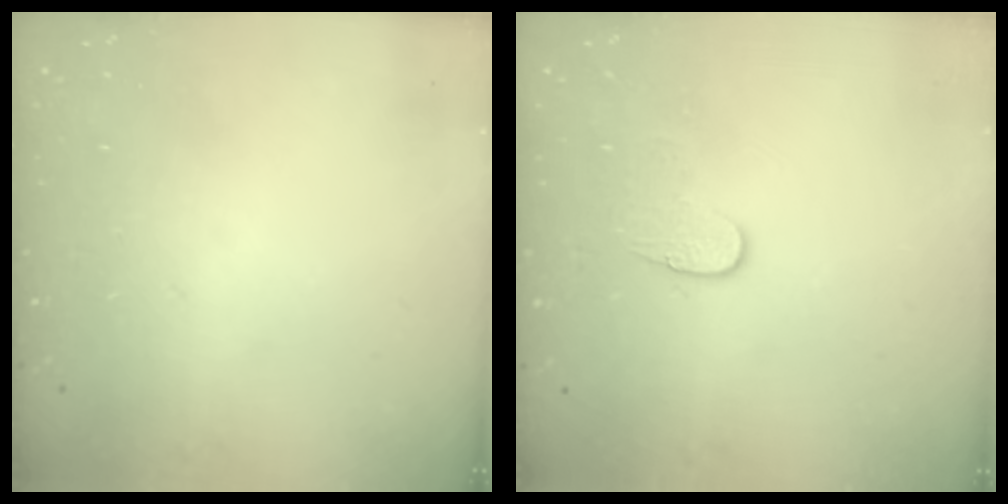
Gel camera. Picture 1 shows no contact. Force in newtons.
{"total": 6.8, "press": 6.8, "slide": 0.6}